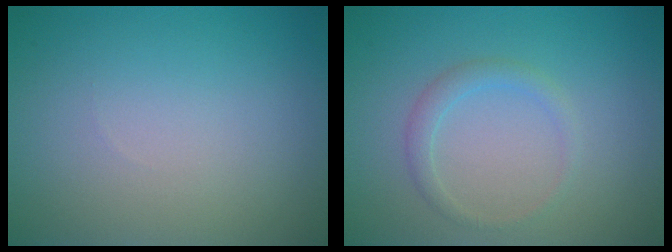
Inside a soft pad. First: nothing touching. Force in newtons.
{"total": 1.5, "press": 1.5, "slide": 0.1}